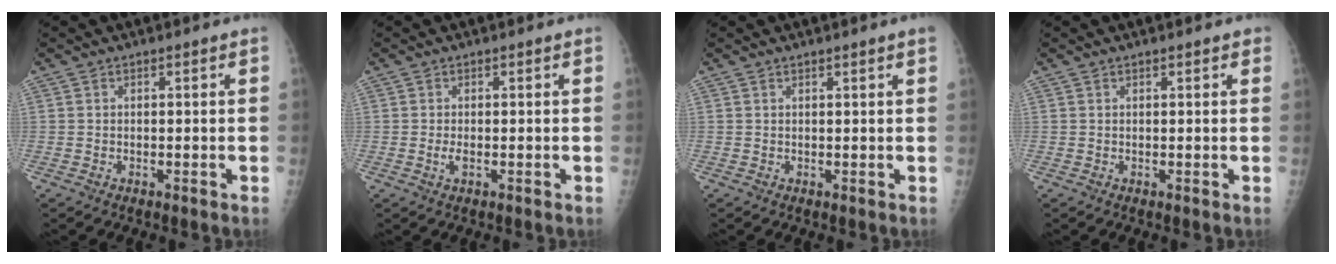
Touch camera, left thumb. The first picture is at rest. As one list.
[{"total": 1.3, "force": [-0.2, 0.5, 1.2], "torque": [-0.029, -0.002, -0.005]}, {"total": 1.4, "force": [1.0, -0.2, 1.0], "torque": [-0.013, -0.001, 0.015]}, {"total": 1.0, "force": [0.7, 0.4, 0.6], "torque": [-0.005, -0.001, 0.007]}]